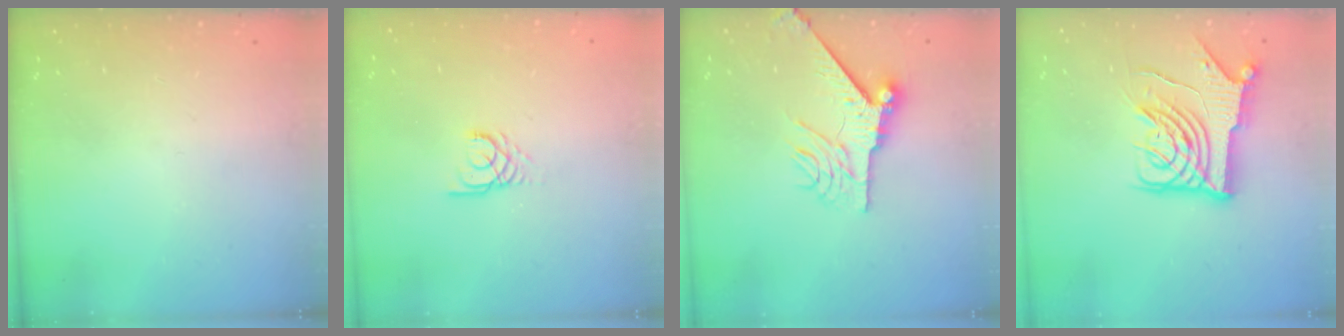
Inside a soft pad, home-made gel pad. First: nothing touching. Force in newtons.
{"total": 2.9, "press": 2.9, "slide": 0.3}
{"total": 9.3, "press": 9.2, "slide": 1.1}
{"total": 12.6, "press": 12.6, "slide": 1.4}